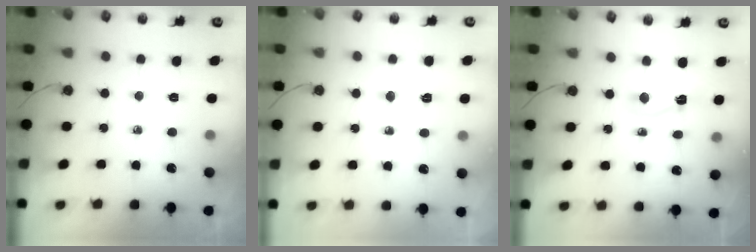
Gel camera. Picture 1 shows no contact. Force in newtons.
{"total": 14.3, "press": 4.9, "slide": 13.4}
{"total": 2.8, "press": 2.7, "slide": 0.6}